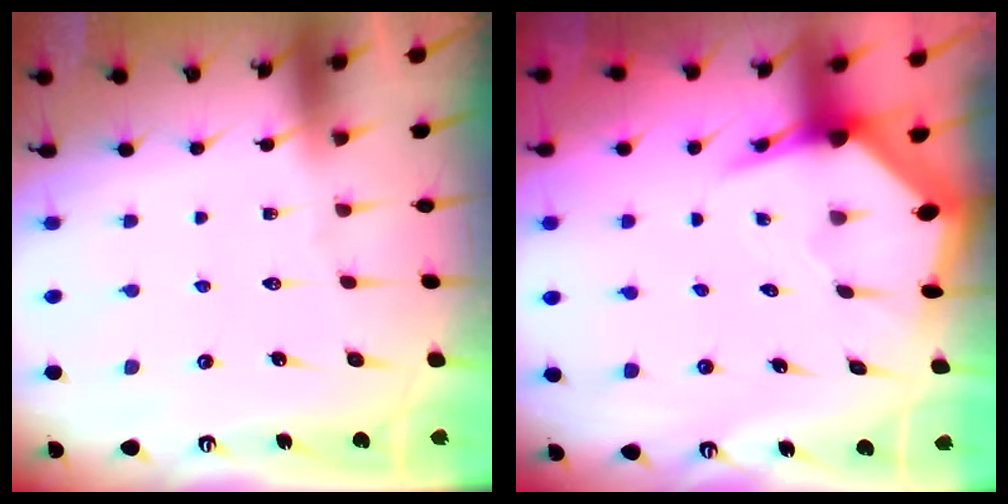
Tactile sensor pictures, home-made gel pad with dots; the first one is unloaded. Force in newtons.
{"total": 4.9, "press": 4.9, "slide": 0.6}